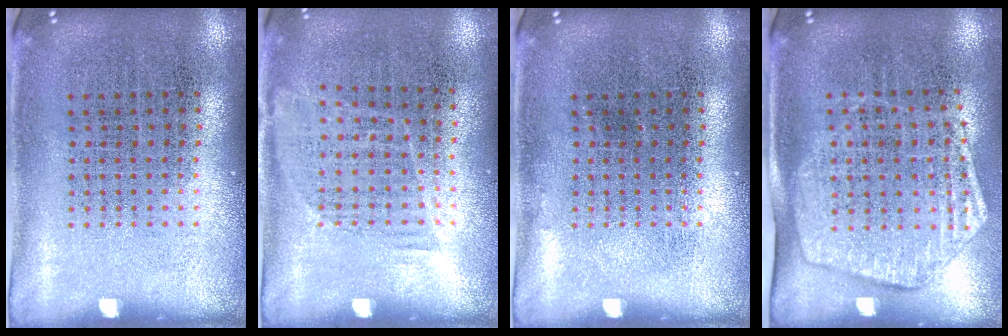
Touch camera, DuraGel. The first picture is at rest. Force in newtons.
{"total": 1.1, "press": 0.8, "slide": 0.6}
{"total": 0.0}
{"total": 1.8, "press": 1.5, "slide": 0.8}